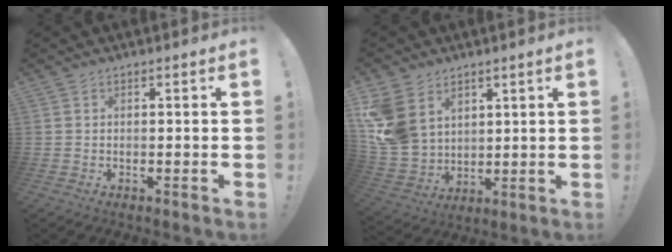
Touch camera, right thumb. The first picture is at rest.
{"total": 14.4, "force": [5.9, 11.0, 7.1], "torque": [-0.146, -0.033, 0.120]}